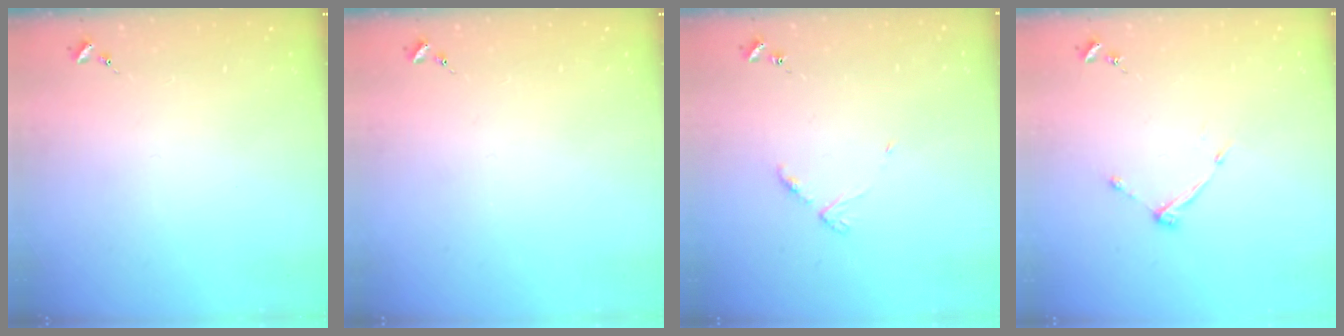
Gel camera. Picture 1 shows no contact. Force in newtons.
{"total": 0.0}
{"total": 4.4, "press": 4.3, "slide": 0.5}
{"total": 5.1, "press": 5.1, "slide": 0.6}